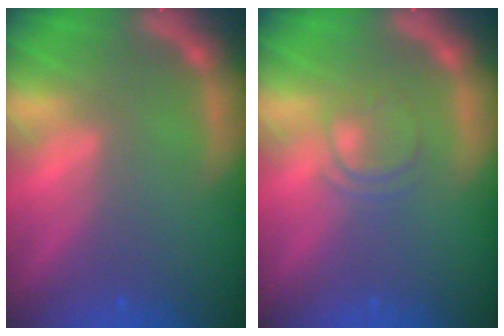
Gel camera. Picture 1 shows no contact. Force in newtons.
{"total": 2.4}